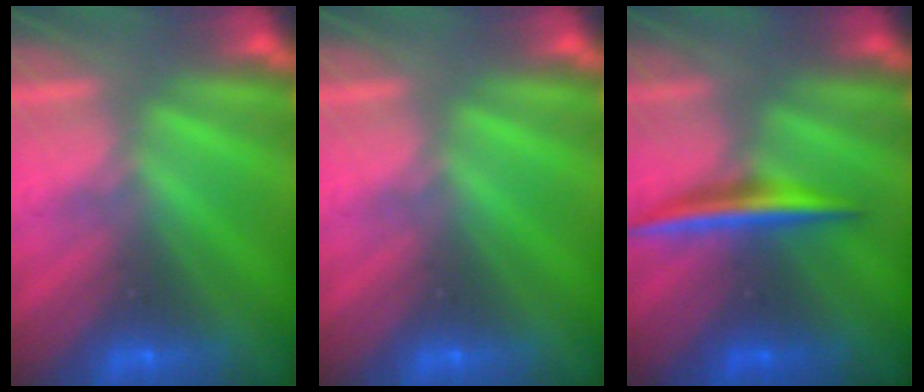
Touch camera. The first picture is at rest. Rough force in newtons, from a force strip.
{"total": 0.0}
{"total": 1.7}